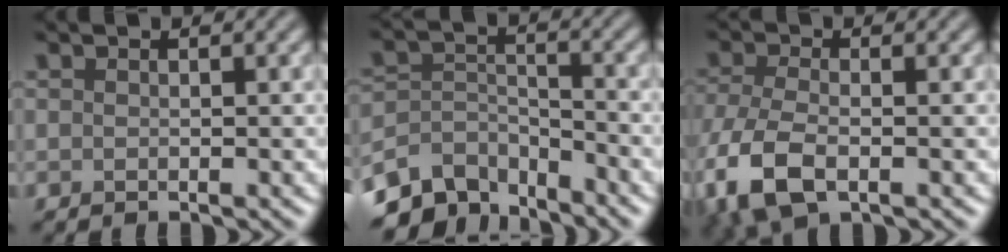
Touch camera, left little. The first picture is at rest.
{"total": 6.7, "force": [-5.6, 3.0, 2.0], "torque": [-0.033, -0.015, -0.110]}
{"total": 6.5, "force": [-2.8, 3.1, 5.0], "torque": [-0.125, -0.017, -0.063]}